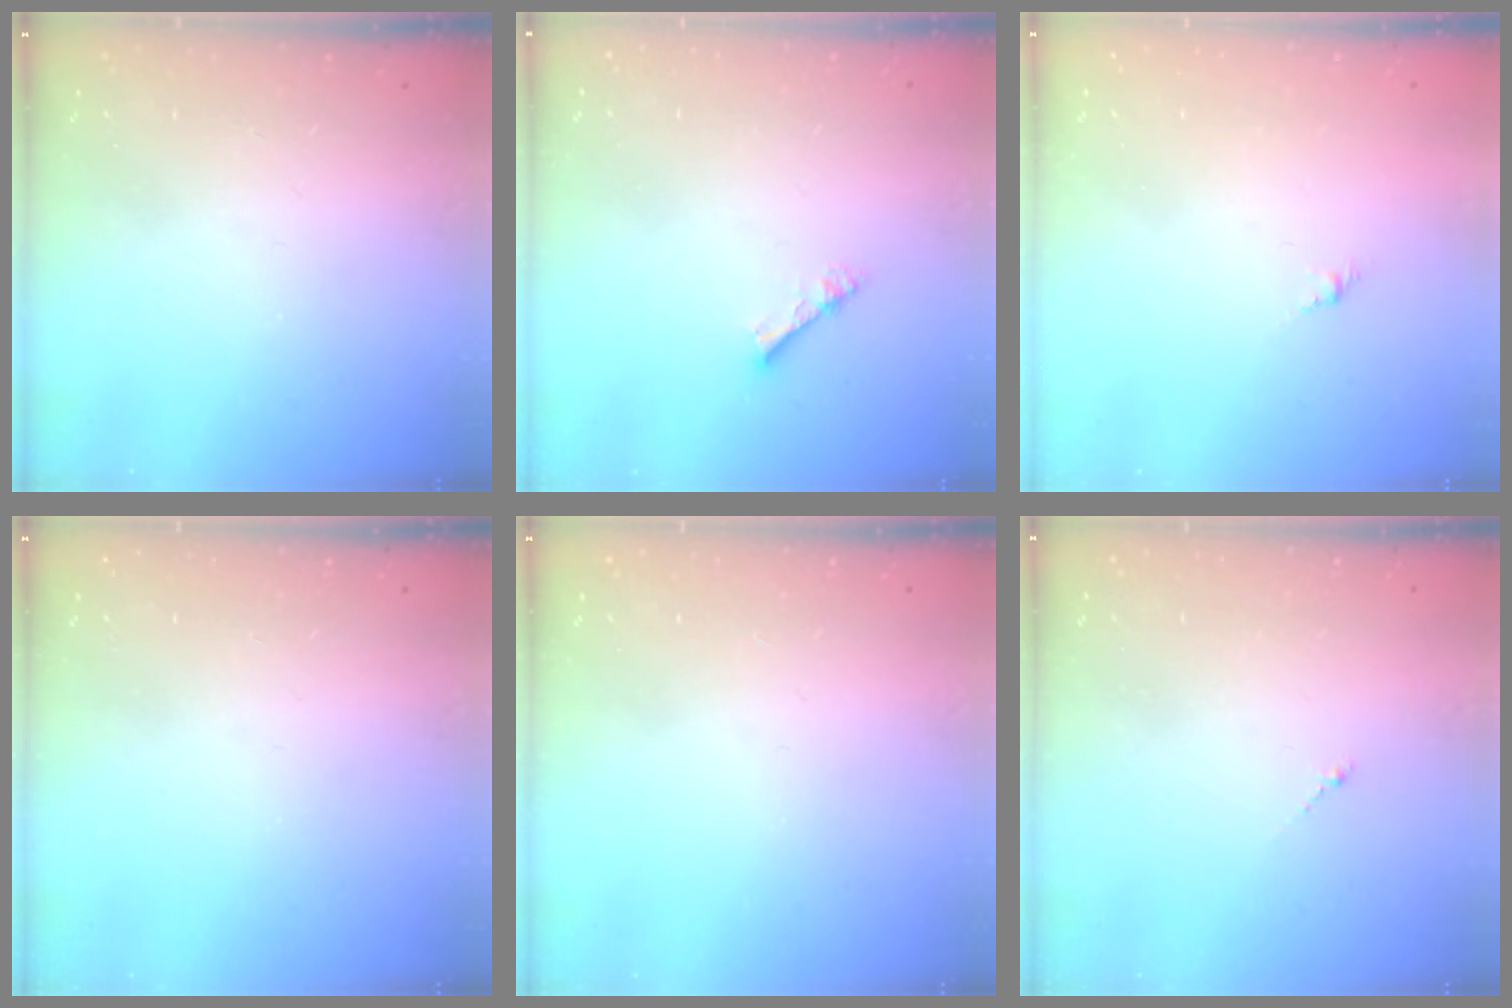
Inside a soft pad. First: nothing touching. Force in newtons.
{"total": 2.3, "press": 2.3, "slide": 0.3}
{"total": 1.6, "press": 1.5, "slide": 0.5}
{"total": 0.0}
{"total": 0.0}
{"total": 0.7, "press": 0.6, "slide": 0.4}